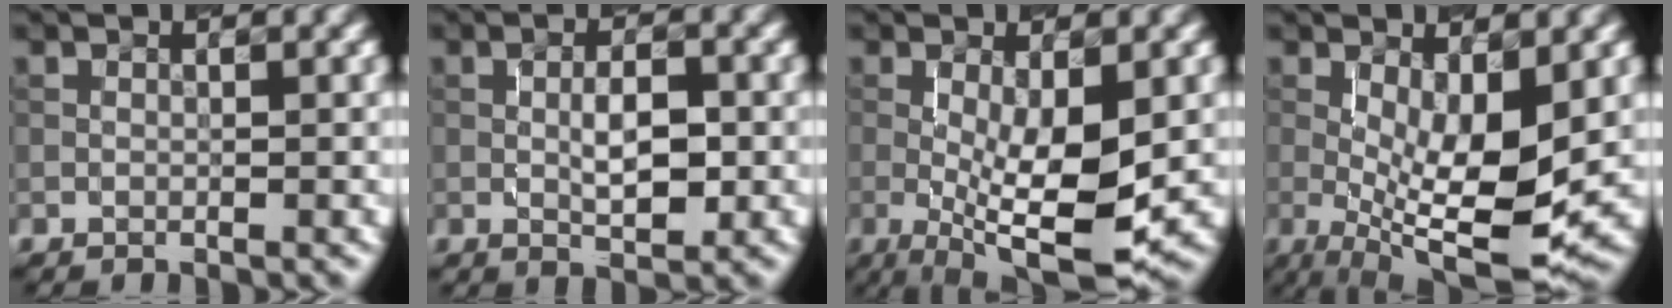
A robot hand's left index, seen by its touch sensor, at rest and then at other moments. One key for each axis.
{"total": 3.6, "fx": -0.1, "fy": 1.3, "fz": 3.3, "tx": -0.058, "ty": 0.000, "tz": 0.001}
{"total": 8.5, "fx": -1.2, "fy": 2.2, "fz": 8.1, "tx": -0.145, "ty": -0.018, "tz": -0.016}
{"total": 9.2, "fx": -0.5, "fy": 2.8, "fz": 8.7, "tx": -0.151, "ty": -0.017, "tz": -0.007}